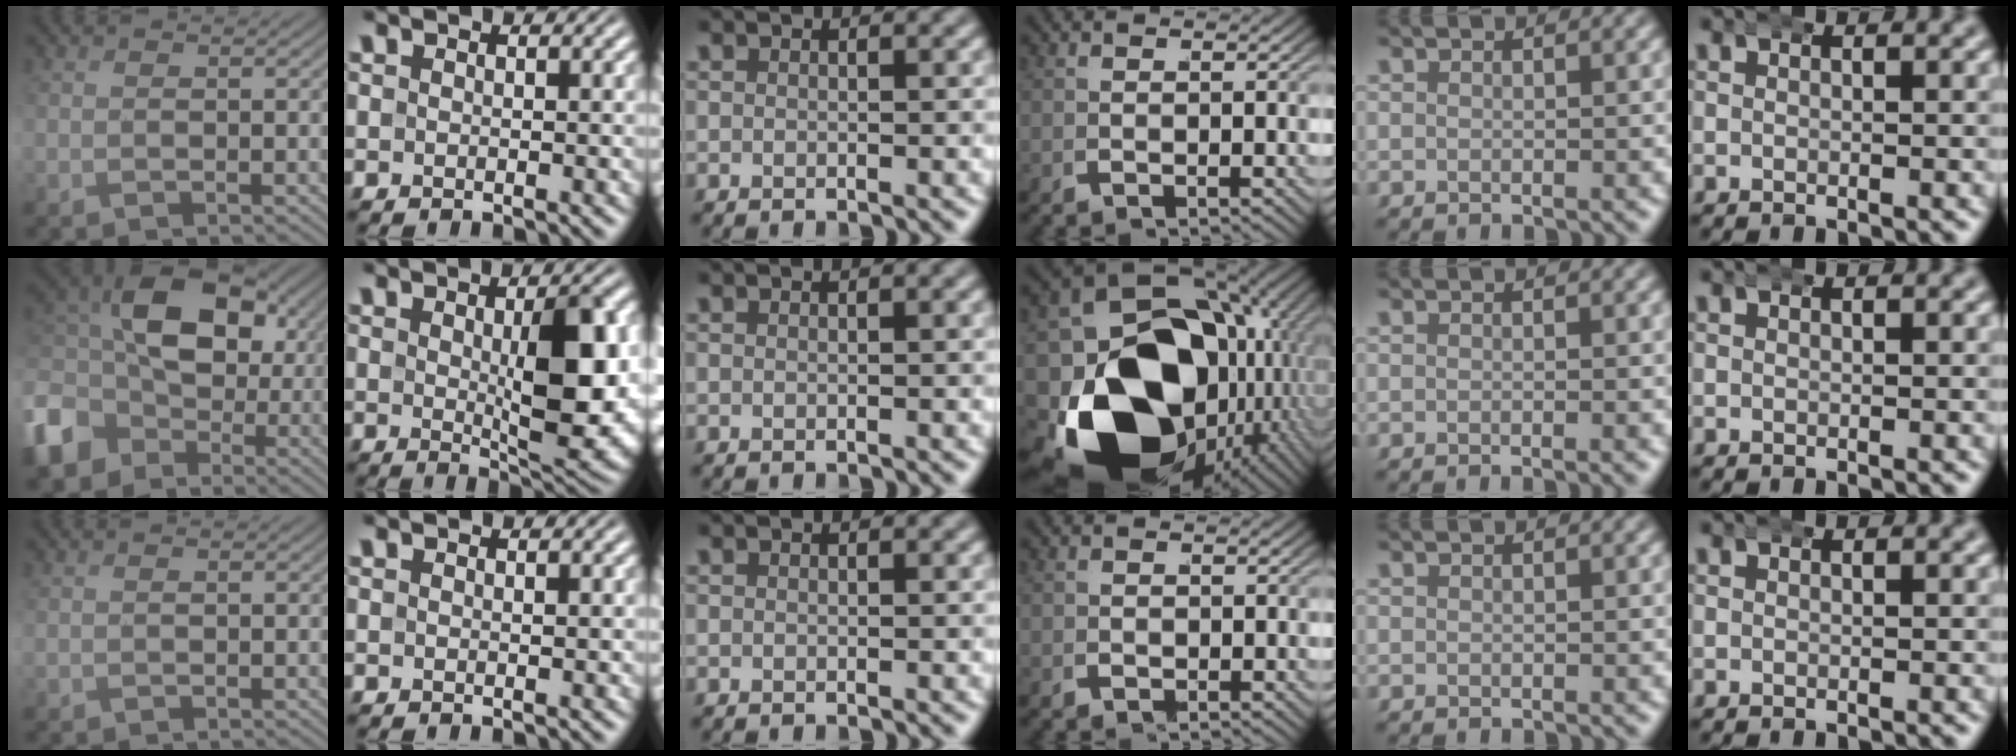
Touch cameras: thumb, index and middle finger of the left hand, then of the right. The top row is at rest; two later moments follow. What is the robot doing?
{"motion": "wrap", "object": "bandana"}